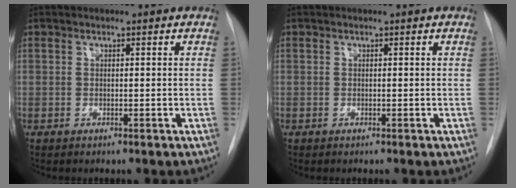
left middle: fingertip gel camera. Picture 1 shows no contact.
{"total": 0.0}